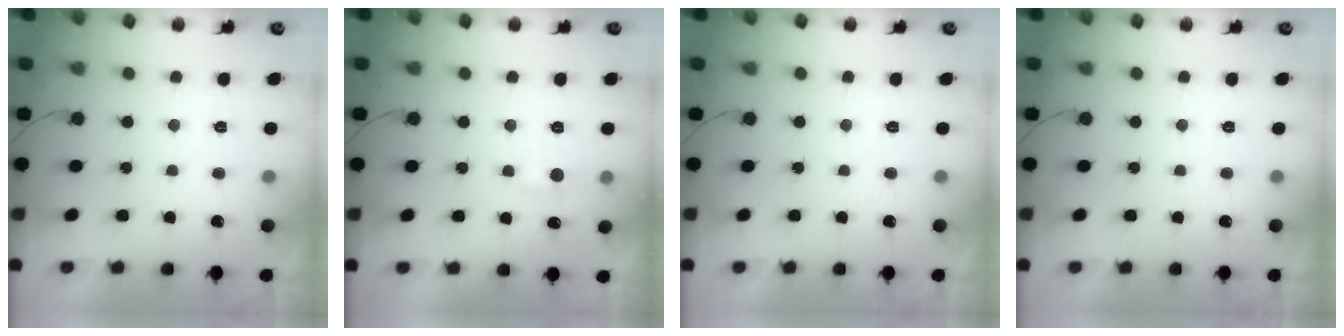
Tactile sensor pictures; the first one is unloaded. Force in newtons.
{"total": 3.8, "press": 3.8, "slide": 0.4}
{"total": 0.0}
{"total": 0.0}